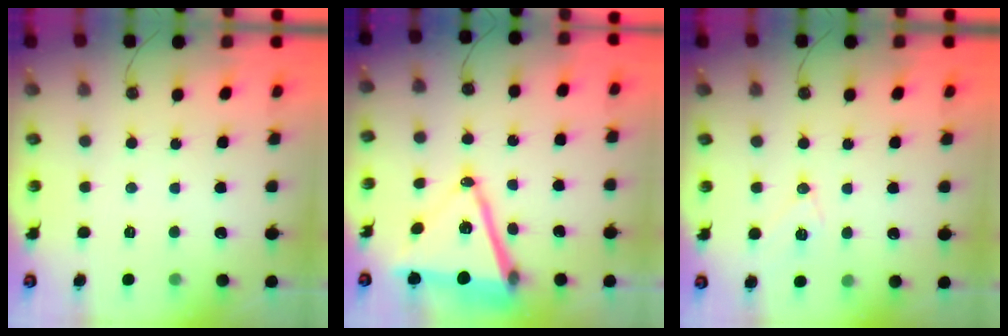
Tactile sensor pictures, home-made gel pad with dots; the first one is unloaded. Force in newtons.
{"total": 15.8, "press": 15.3, "slide": 3.9}
{"total": 7.8, "press": 7.2, "slide": 2.9}